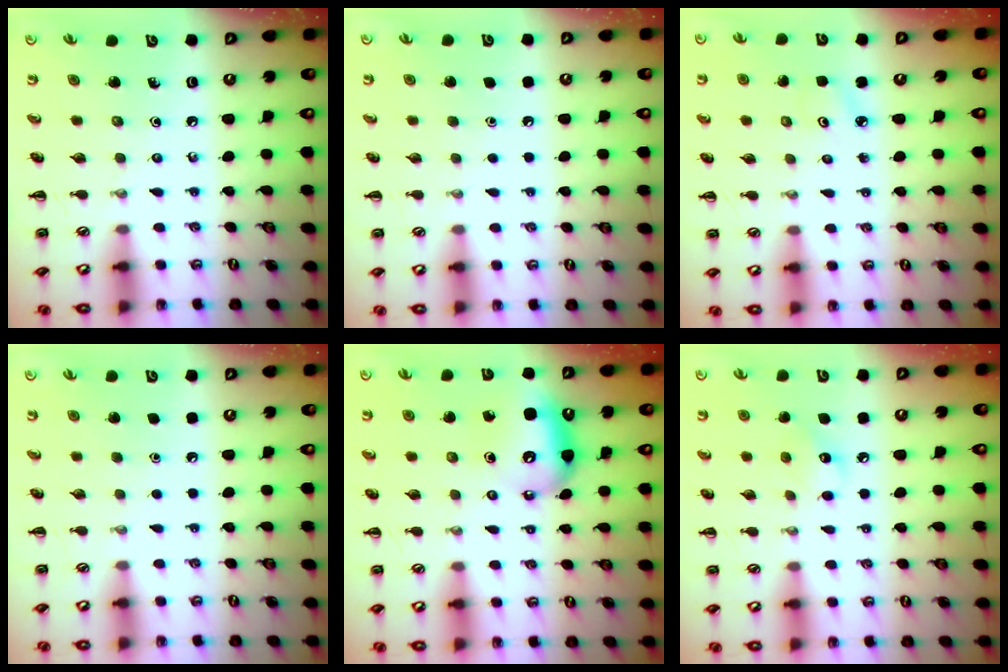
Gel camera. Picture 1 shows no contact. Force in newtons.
{"total": 1.7, "press": 1.7, "slide": 0.1}
{"total": 2.3, "press": 2.2, "slide": 0.6}
{"total": 1.6, "press": 1.6, "slide": 0.1}
{"total": 8.6, "press": 8.5, "slide": 0.9}
{"total": 7.9, "press": 7.7, "slide": 1.5}